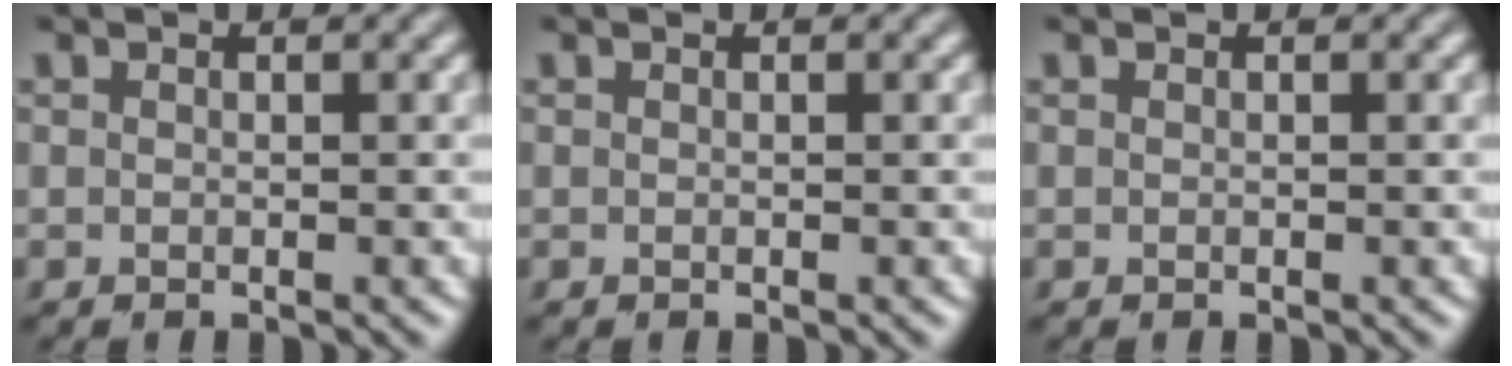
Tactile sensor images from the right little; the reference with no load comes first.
{"total": 0.0}
{"total": 0.0}